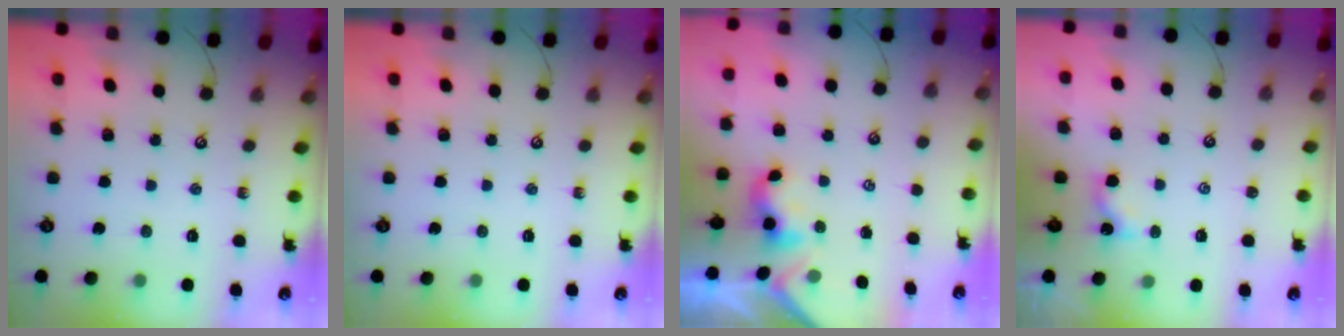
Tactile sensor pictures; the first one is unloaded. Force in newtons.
{"total": 0.0}
{"total": 0.6, "press": 0.3, "slide": 0.5}
{"total": 0.6, "press": 0.5, "slide": 0.3}